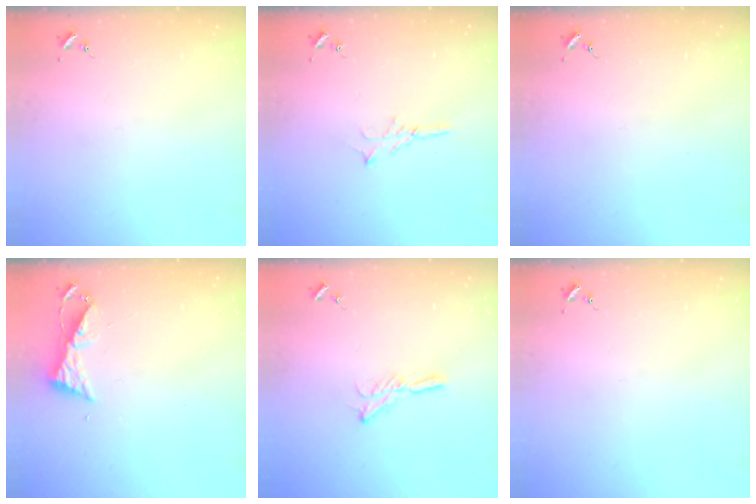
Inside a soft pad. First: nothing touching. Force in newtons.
{"total": 4.7, "press": 4.7, "slide": 0.5}
{"total": 0.0}
{"total": 6.4, "press": 6.4, "slide": 0.6}
{"total": 6.4, "press": 6.4, "slide": 0.4}
{"total": 0.0}